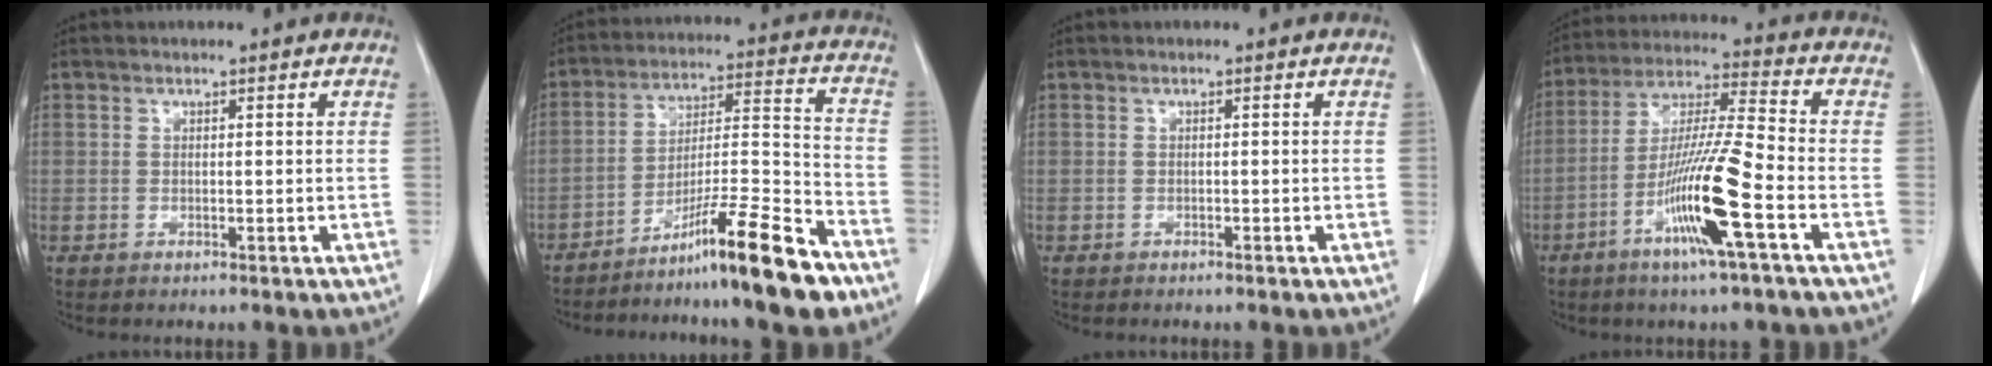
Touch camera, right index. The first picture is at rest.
{"total": 14.7, "force": [-10.6, -0.5, 10.1], "torque": [-0.162, 0.001, -0.179]}
{"total": 0.0}
{"total": 13.7, "force": [-5.7, -0.4, 12.5], "torque": [-0.244, -0.010, -0.110]}